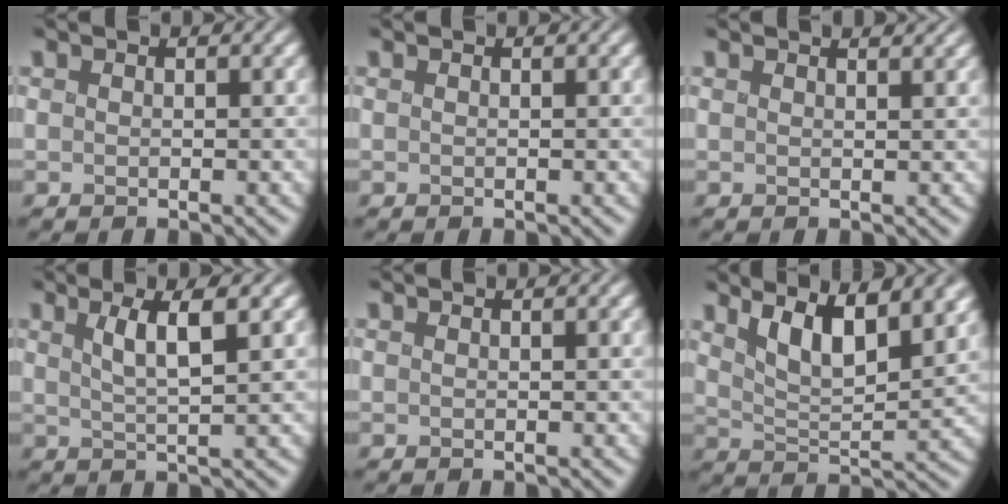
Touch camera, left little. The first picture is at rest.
{"total": 0.0}
{"total": 2.1, "force": [1.7, 0.8, 1.1], "torque": [0.001, 0.014, 0.003]}
{"total": 3.5, "force": [0.9, 0.4, 3.3], "torque": [-0.073, -0.001, 0.024]}
{"total": 0.0}
{"total": 7.5, "force": [4.1, 2.5, 5.7], "torque": [-0.096, 0.004, 0.062]}